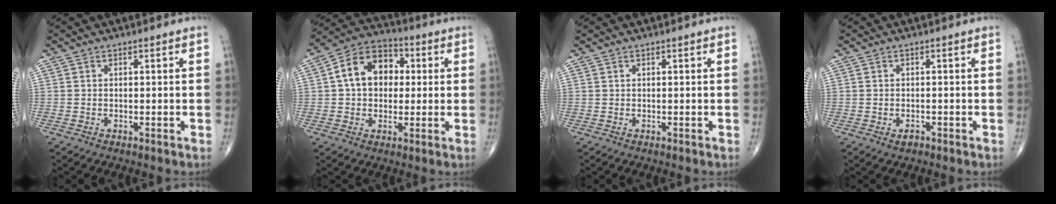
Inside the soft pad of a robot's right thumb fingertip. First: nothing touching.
{"total": 12.4, "force": [1.7, 9.2, 8.1], "torque": [-0.103, 0.023, 0.016]}
{"total": 0.0}
{"total": 1.5, "force": [-0.8, 0.9, 0.9], "torque": [-0.015, 0.004, -0.012]}